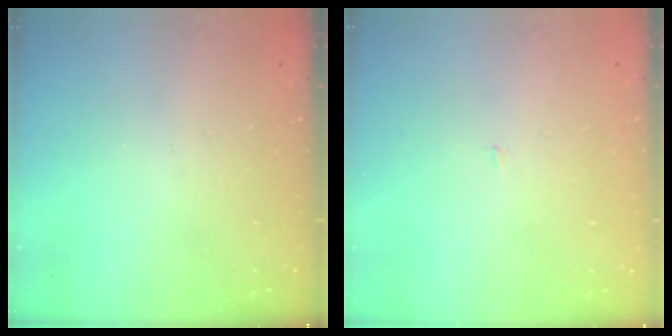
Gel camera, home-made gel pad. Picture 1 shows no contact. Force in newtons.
{"total": 1.2, "press": 1.2, "slide": 0.1}